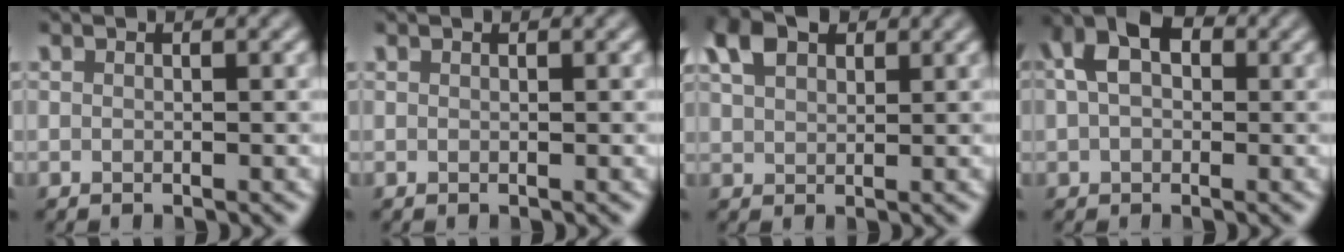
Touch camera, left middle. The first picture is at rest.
{"total": 0.0}
{"total": 4.7, "force": [2.5, 2.8, 2.7], "torque": [-0.063, 0.013, 0.045]}
{"total": 5.5, "force": [1.6, 3.7, 3.8], "torque": [-0.068, 0.018, 0.013]}